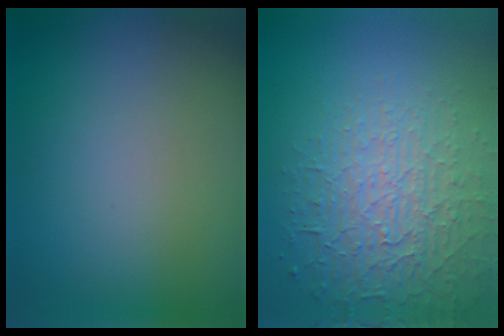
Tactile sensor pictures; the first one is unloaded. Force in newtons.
{"total": 4.6, "press": 4.0, "slide": 2.3}